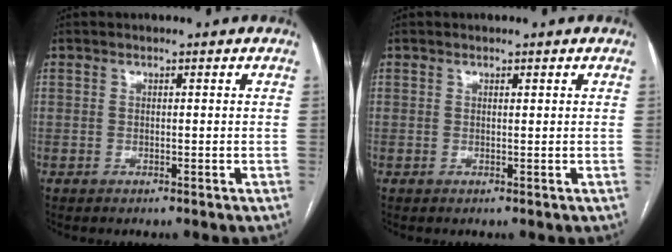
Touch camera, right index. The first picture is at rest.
{"total": 0.0}